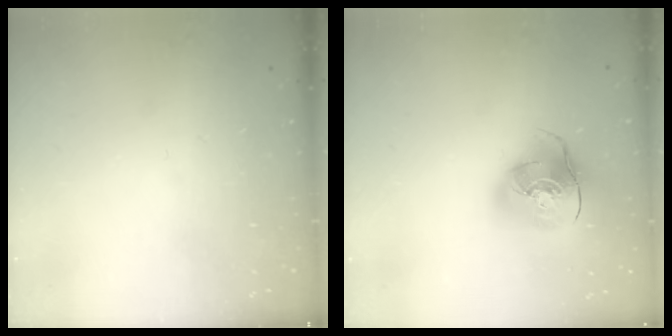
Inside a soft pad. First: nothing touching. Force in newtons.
{"total": 16.2, "press": 16.0, "slide": 2.6}